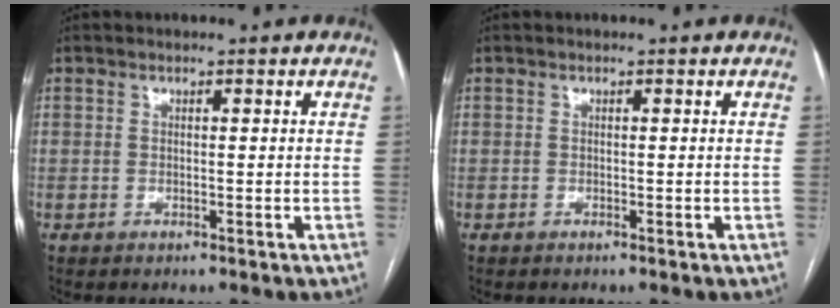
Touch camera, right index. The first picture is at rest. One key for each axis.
{"total": 0.0}